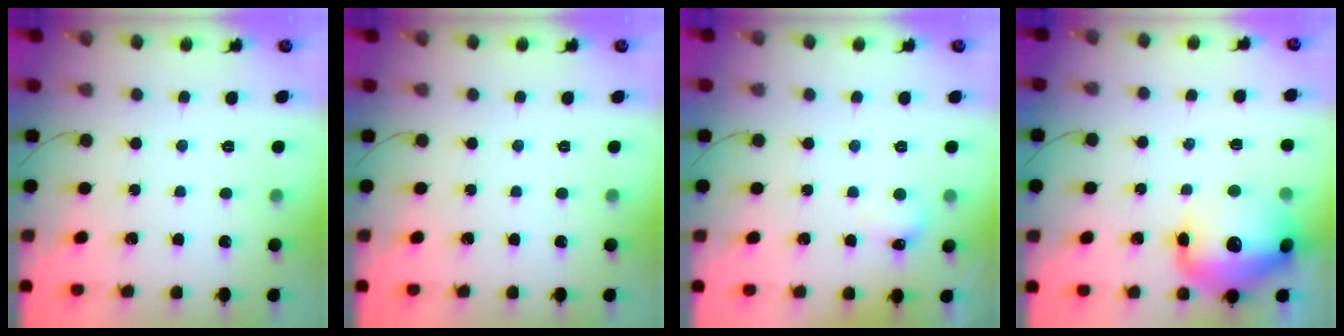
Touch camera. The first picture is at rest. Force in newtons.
{"total": 0.0}
{"total": 4.9, "press": 4.7, "slide": 1.4}
{"total": 17.0, "press": 16.5, "slide": 3.9}